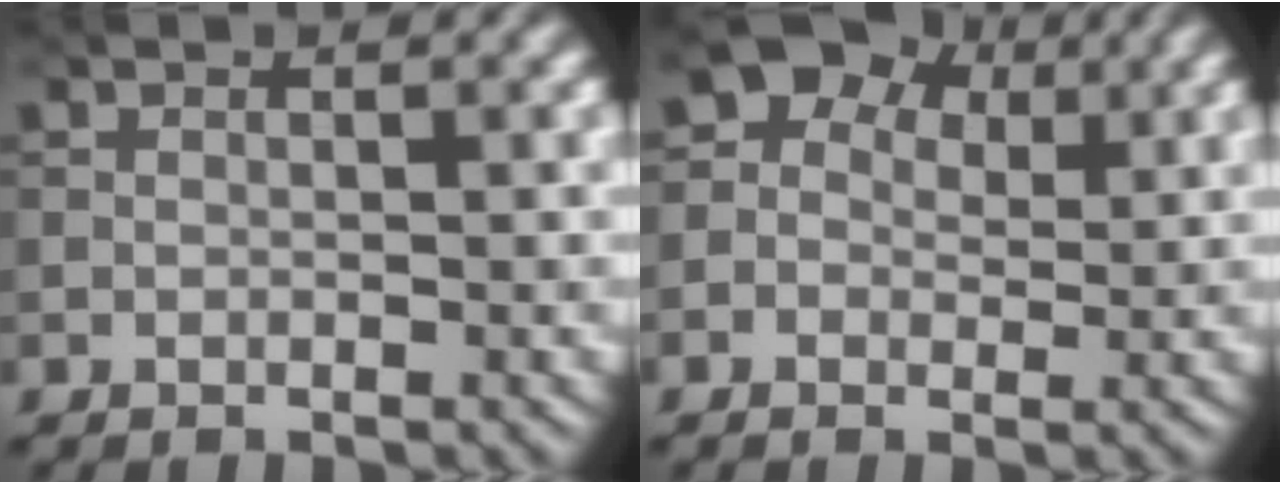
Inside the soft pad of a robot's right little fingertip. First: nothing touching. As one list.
[{"total": 5.9, "force": [1.9, 4.8, 2.8], "torque": [-0.028, 0.018, -0.007]}]